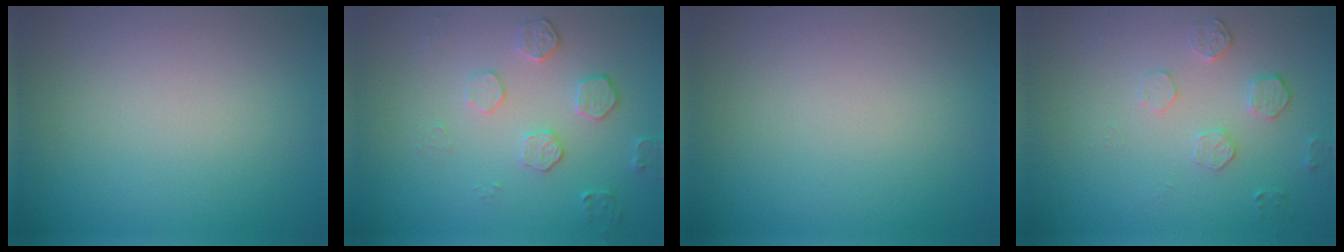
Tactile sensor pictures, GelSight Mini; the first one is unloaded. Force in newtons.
{"total": 2.1, "press": 1.5, "slide": 1.4}
{"total": 0.0}
{"total": 1.8, "press": 1.2, "slide": 1.3}